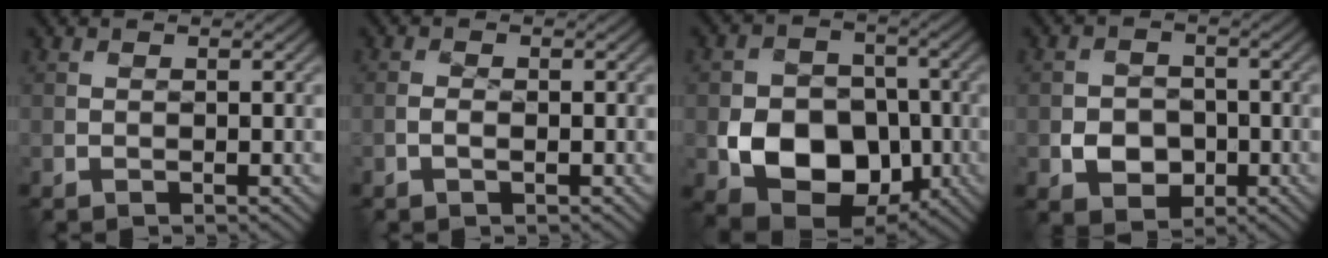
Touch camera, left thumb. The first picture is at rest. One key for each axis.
{"total": 1.3, "fx": -0.4, "fy": 0.5, "fz": 1.1, "tx": -0.023, "ty": 0.004, "tz": -0.010}
{"total": 11.2, "fx": -3.1, "fy": 8.2, "fz": 6.9, "tx": -0.133, "ty": -0.019, "tz": -0.061}
{"total": 4.4, "fx": -1.4, "fy": 3.5, "fz": 2.2, "tx": -0.041, "ty": -0.003, "tz": -0.027}